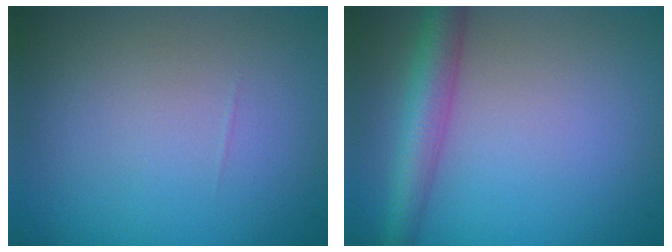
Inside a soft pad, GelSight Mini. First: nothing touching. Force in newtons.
{"total": 4.2, "press": 4.2, "slide": 0.2}